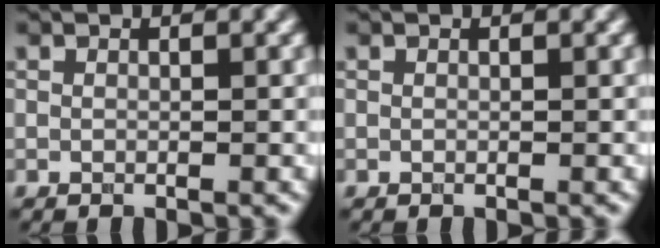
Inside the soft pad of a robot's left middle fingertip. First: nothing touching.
{"total": 0.0}